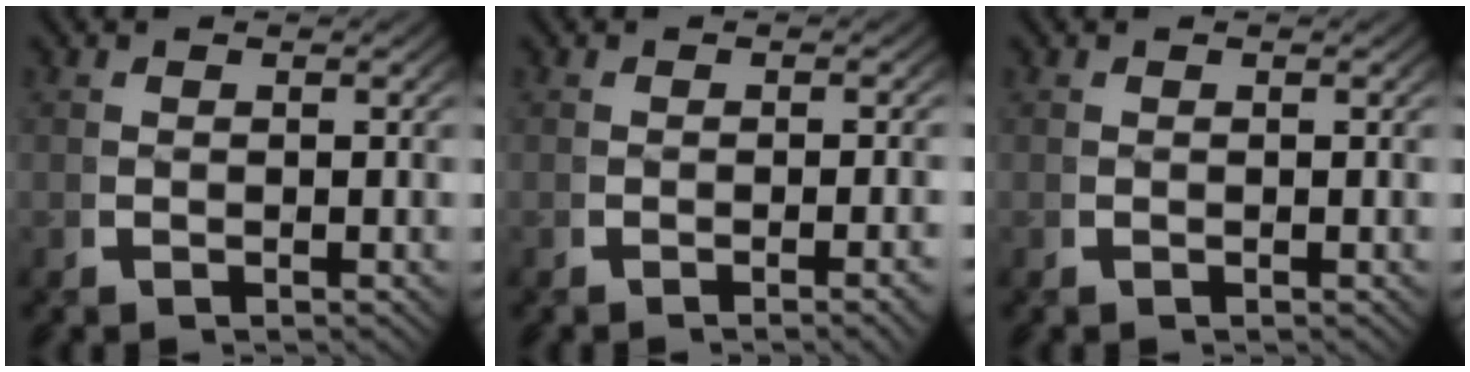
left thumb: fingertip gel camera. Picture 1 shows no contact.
{"total": 1.6, "force": [-0.7, 0.0, 1.5], "torque": [-0.023, 0.008, -0.014]}
{"total": 0.0}